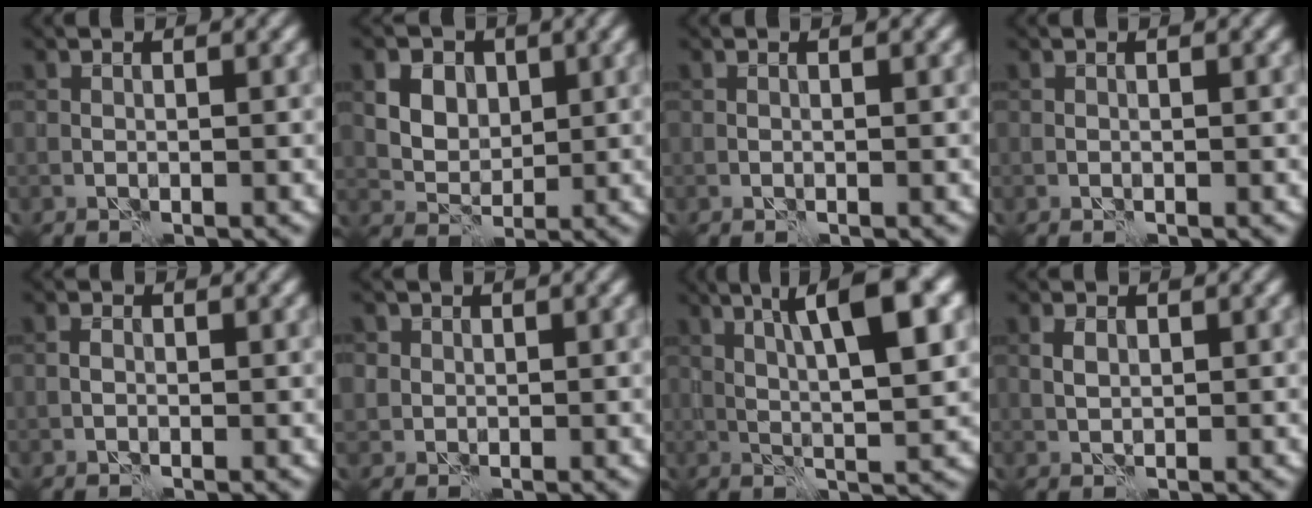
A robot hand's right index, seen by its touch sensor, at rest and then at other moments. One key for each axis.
{"total": 8.8, "fx": 3.8, "fy": 6.6, "fz": 4.4, "tx": -0.079, "ty": 0.028, "tz": 0.050}
{"total": 0.0}
{"total": 0.0}
{"total": 0.6, "fx": -0.2, "fy": 0.5, "fz": 0.3, "tx": -0.005, "ty": 0.004, "tz": -0.005}
{"total": 1.8, "fx": 0.6, "fy": 1.7, "fz": 0.4, "tx": -0.004, "ty": 0.004, "tz": 0.015}
{"total": 8.8, "fx": 3.1, "fy": 1.9, "fz": 8.0, "tx": -0.122, "ty": 0.010, "tz": 0.049}
{"total": 1.3, "fx": 0.4, "fy": 0.9, "fz": 0.8, "tx": -0.019, "ty": 0.003, "tz": 0.008}